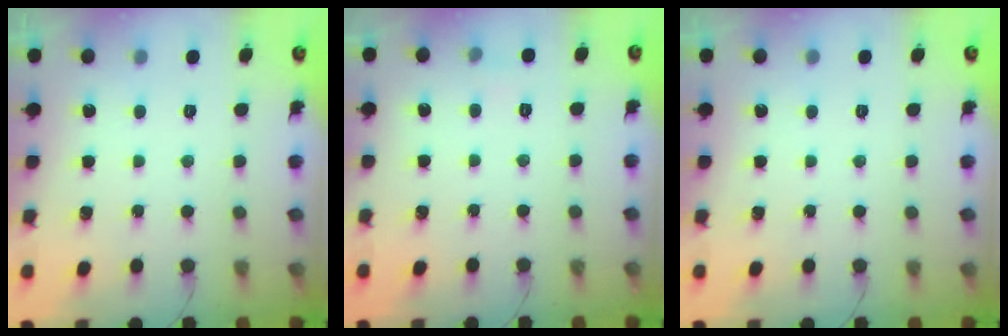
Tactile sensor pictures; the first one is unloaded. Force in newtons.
{"total": 6.7, "press": 2.8, "slide": 6.1}
{"total": 0.0}